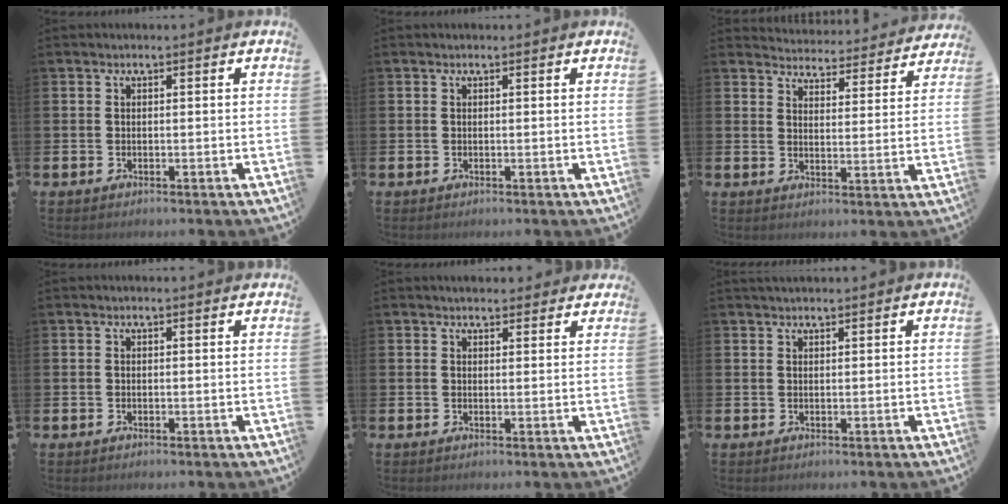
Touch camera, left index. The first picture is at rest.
{"total": 0.0}
{"total": 4.4, "force": [4.4, 0.7, 0.0], "torque": [-0.018, -0.040, 0.073]}
{"total": 0.0}
{"total": 2.5, "force": [2.3, 0.7, 0.0], "torque": [0.005, -0.008, 0.041]}
{"total": 1.3, "force": [1.2, 0.2, 0.3], "torque": [0.004, -0.002, 0.020]}